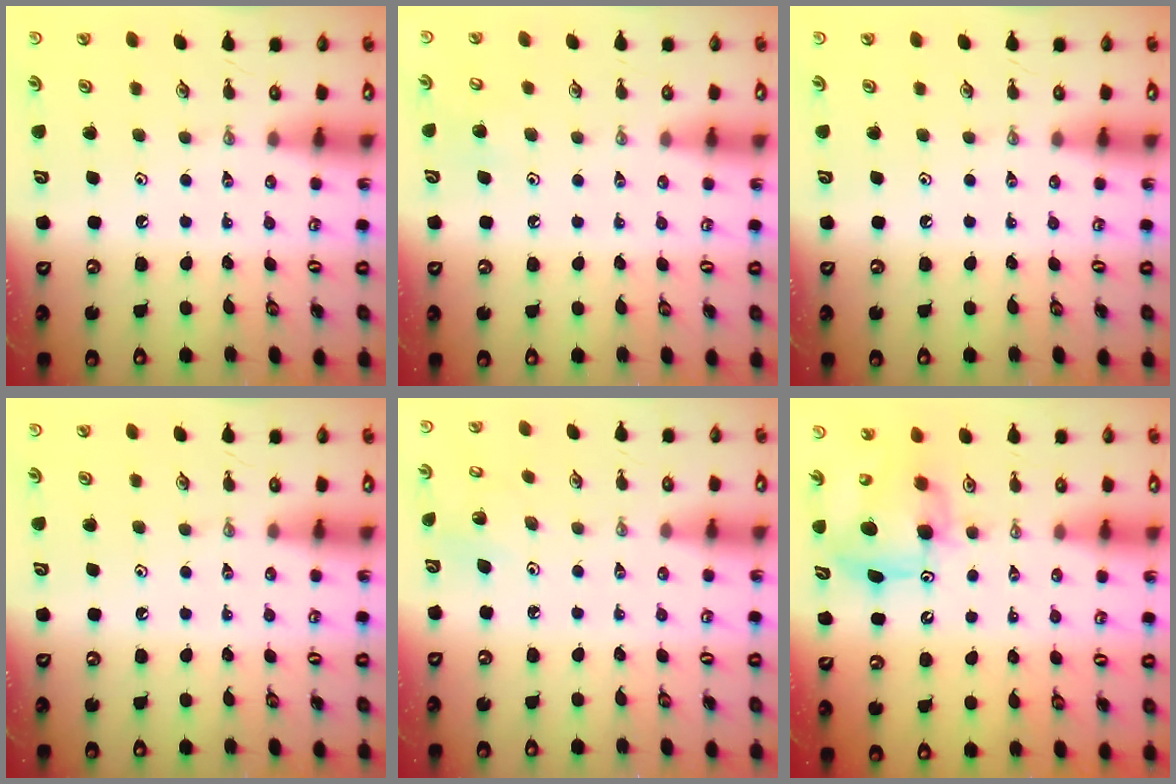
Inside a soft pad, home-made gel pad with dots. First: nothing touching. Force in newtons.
{"total": 5.4, "press": 5.4, "slide": 0.5}
{"total": 0.0}
{"total": 0.0}
{"total": 5.7, "press": 5.7, "slide": 0.4}
{"total": 8.1, "press": 8.0, "slide": 0.8}